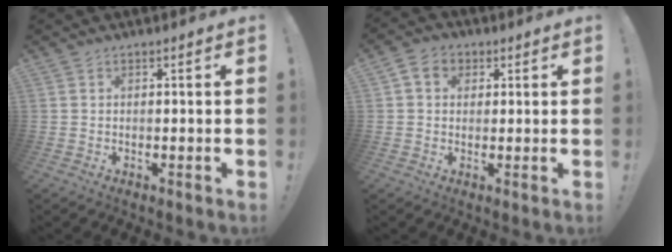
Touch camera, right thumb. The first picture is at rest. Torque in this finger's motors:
{"motor_torque": [0.48, 0.56, 0.23, 0.27, 0.50]}